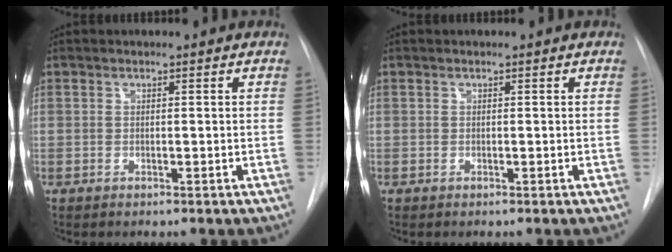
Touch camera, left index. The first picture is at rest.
{"total": 0.0}